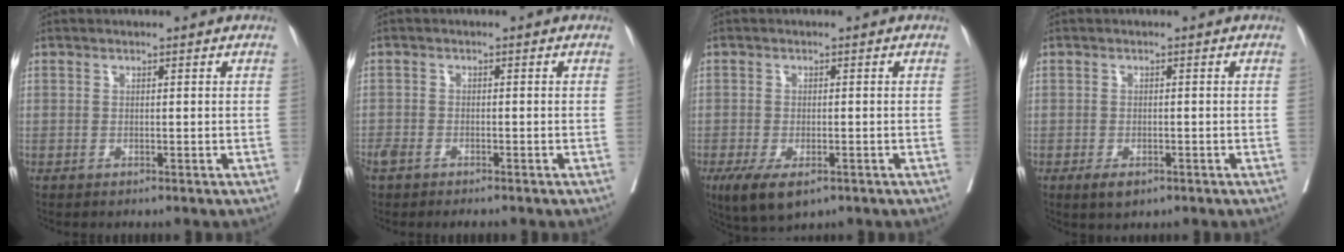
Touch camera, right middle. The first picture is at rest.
{"total": 4.9, "force": [-3.7, 2.0, 2.5], "torque": [-0.050, -0.009, -0.061]}
{"total": 6.5, "force": [-3.8, 2.5, 4.7], "torque": [-0.080, -0.015, -0.061]}
{"total": 2.7, "force": [-1.5, 1.2, 1.8], "torque": [-0.032, -0.003, -0.019]}